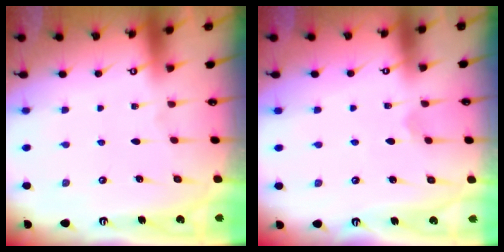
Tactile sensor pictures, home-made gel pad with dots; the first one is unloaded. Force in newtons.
{"total": 2.5, "press": 2.4, "slide": 0.6}